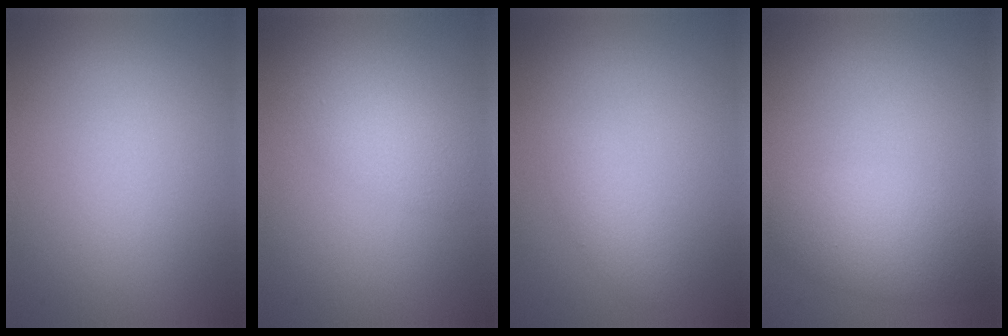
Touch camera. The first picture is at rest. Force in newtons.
{"total": 2.1, "press": 2.1, "slide": 0.0}
{"total": 1.5, "press": 1.5, "slide": 0.0}
{"total": 3.5, "press": 3.5, "slide": 0.0}